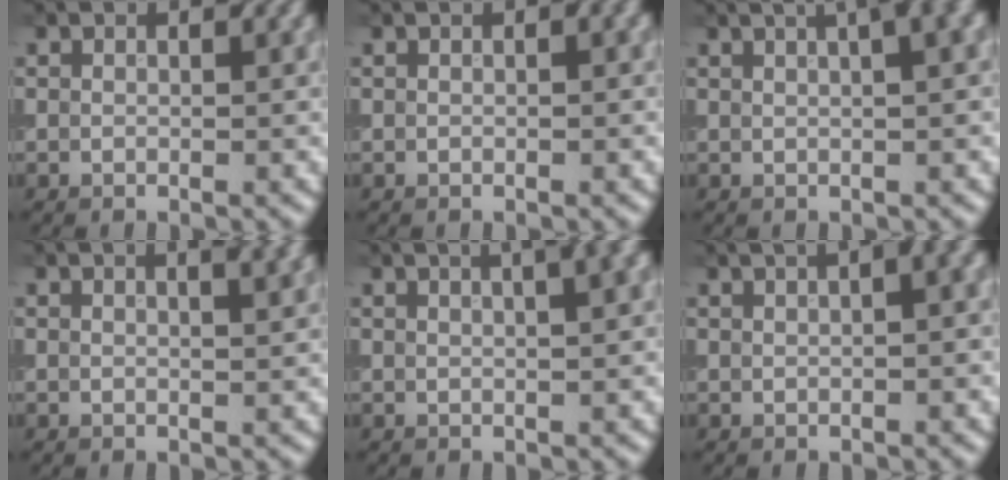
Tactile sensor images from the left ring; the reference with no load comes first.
{"total": 0.0}
{"total": 5.3, "force": [2.9, 1.4, 4.2], "torque": [-0.053, 0.034, 0.041]}
{"total": 2.0, "force": [1.3, 0.3, 1.5], "torque": [-0.019, 0.004, 0.027]}
{"total": 6.3, "force": [3.4, 2.2, 4.9], "torque": [-0.046, 0.038, 0.033]}
{"total": 5.2, "force": [2.5, 2.0, 4.1], "torque": [-0.047, 0.035, 0.028]}